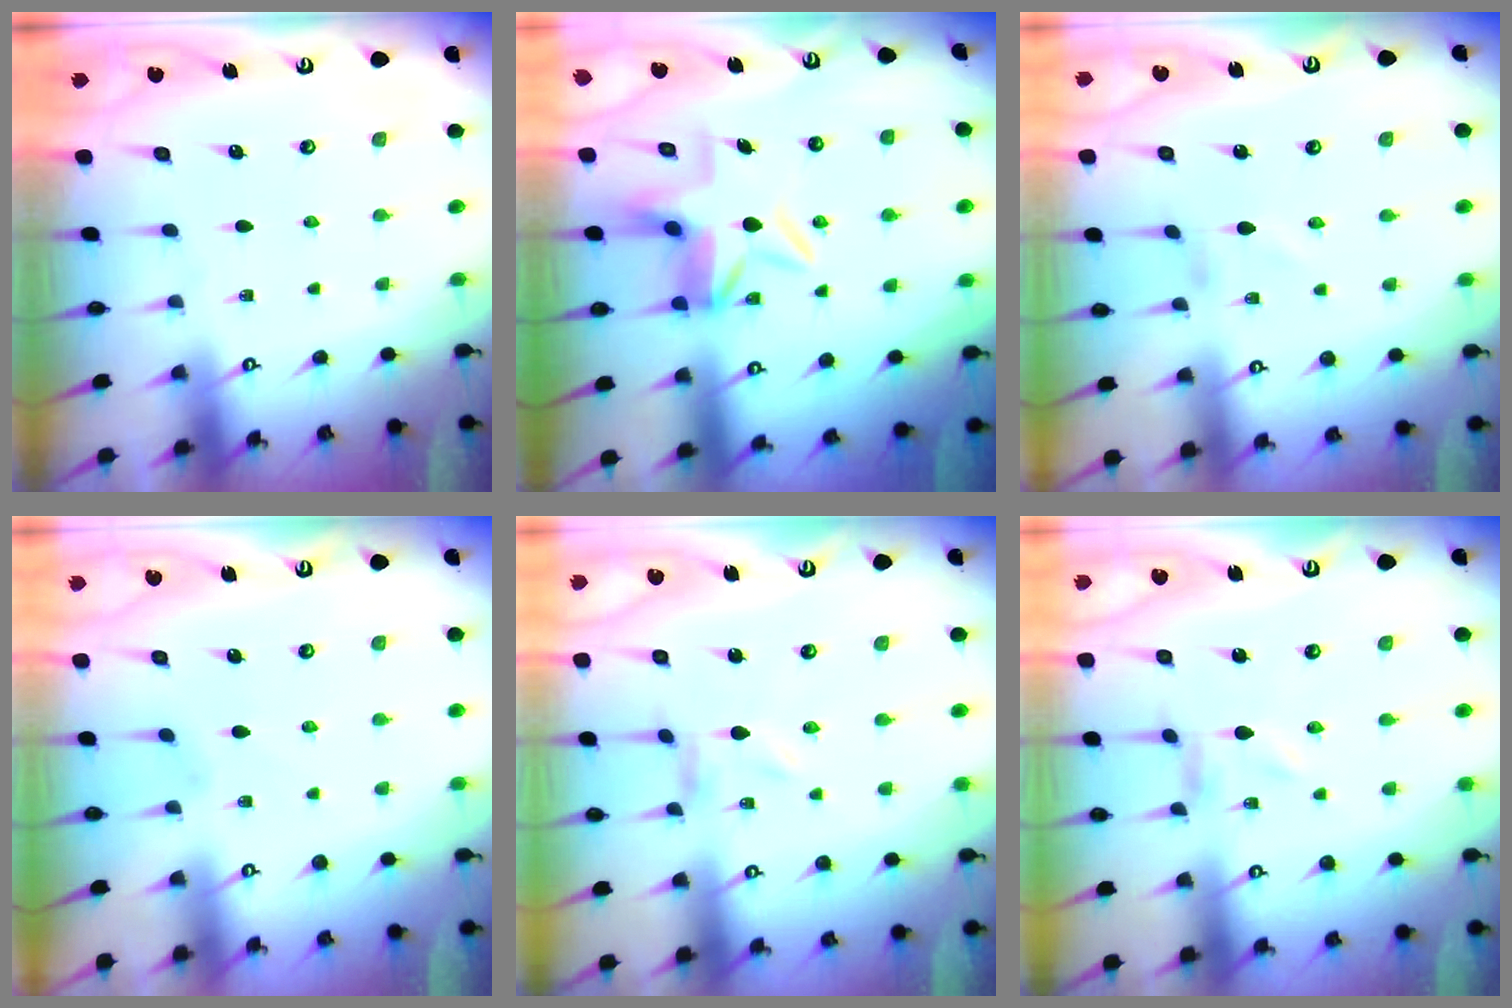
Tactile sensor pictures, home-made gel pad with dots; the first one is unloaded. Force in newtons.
{"total": 6.3, "press": 5.9, "slide": 2.2}
{"total": 1.0, "press": 1.0, "slide": 0.1}
{"total": 0.0}
{"total": 0.0}
{"total": 0.0}